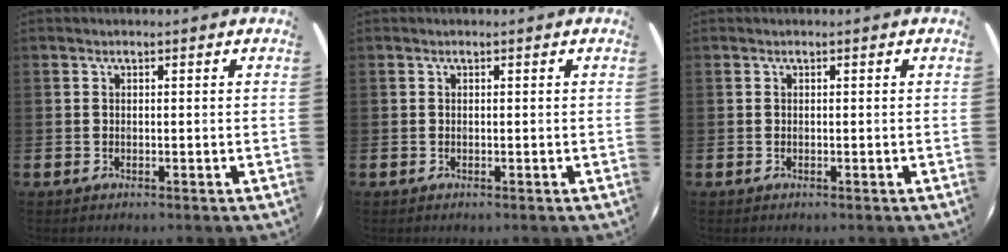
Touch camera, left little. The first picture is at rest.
{"total": 0.0}
{"total": 0.0}